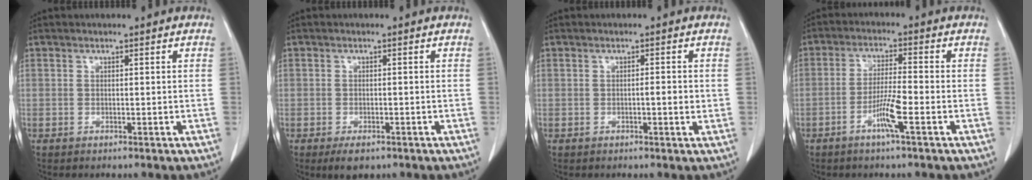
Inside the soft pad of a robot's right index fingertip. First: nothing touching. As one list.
[{"total": 3.1, "force": [-2.0, 1.5, 1.9], "torque": [-0.032, -0.004, -0.024]}, {"total": 1.6, "force": [-0.2, 0.3, 1.6], "torque": [-0.025, 0.001, -0.004]}, {"total": 5.5, "force": [-2.5, -0.2, 4.9], "torque": [-0.096, -0.005, -0.050]}]